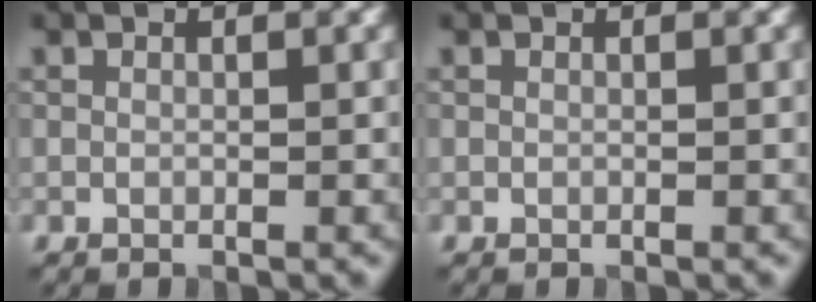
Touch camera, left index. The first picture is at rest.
{"total": 0.0}